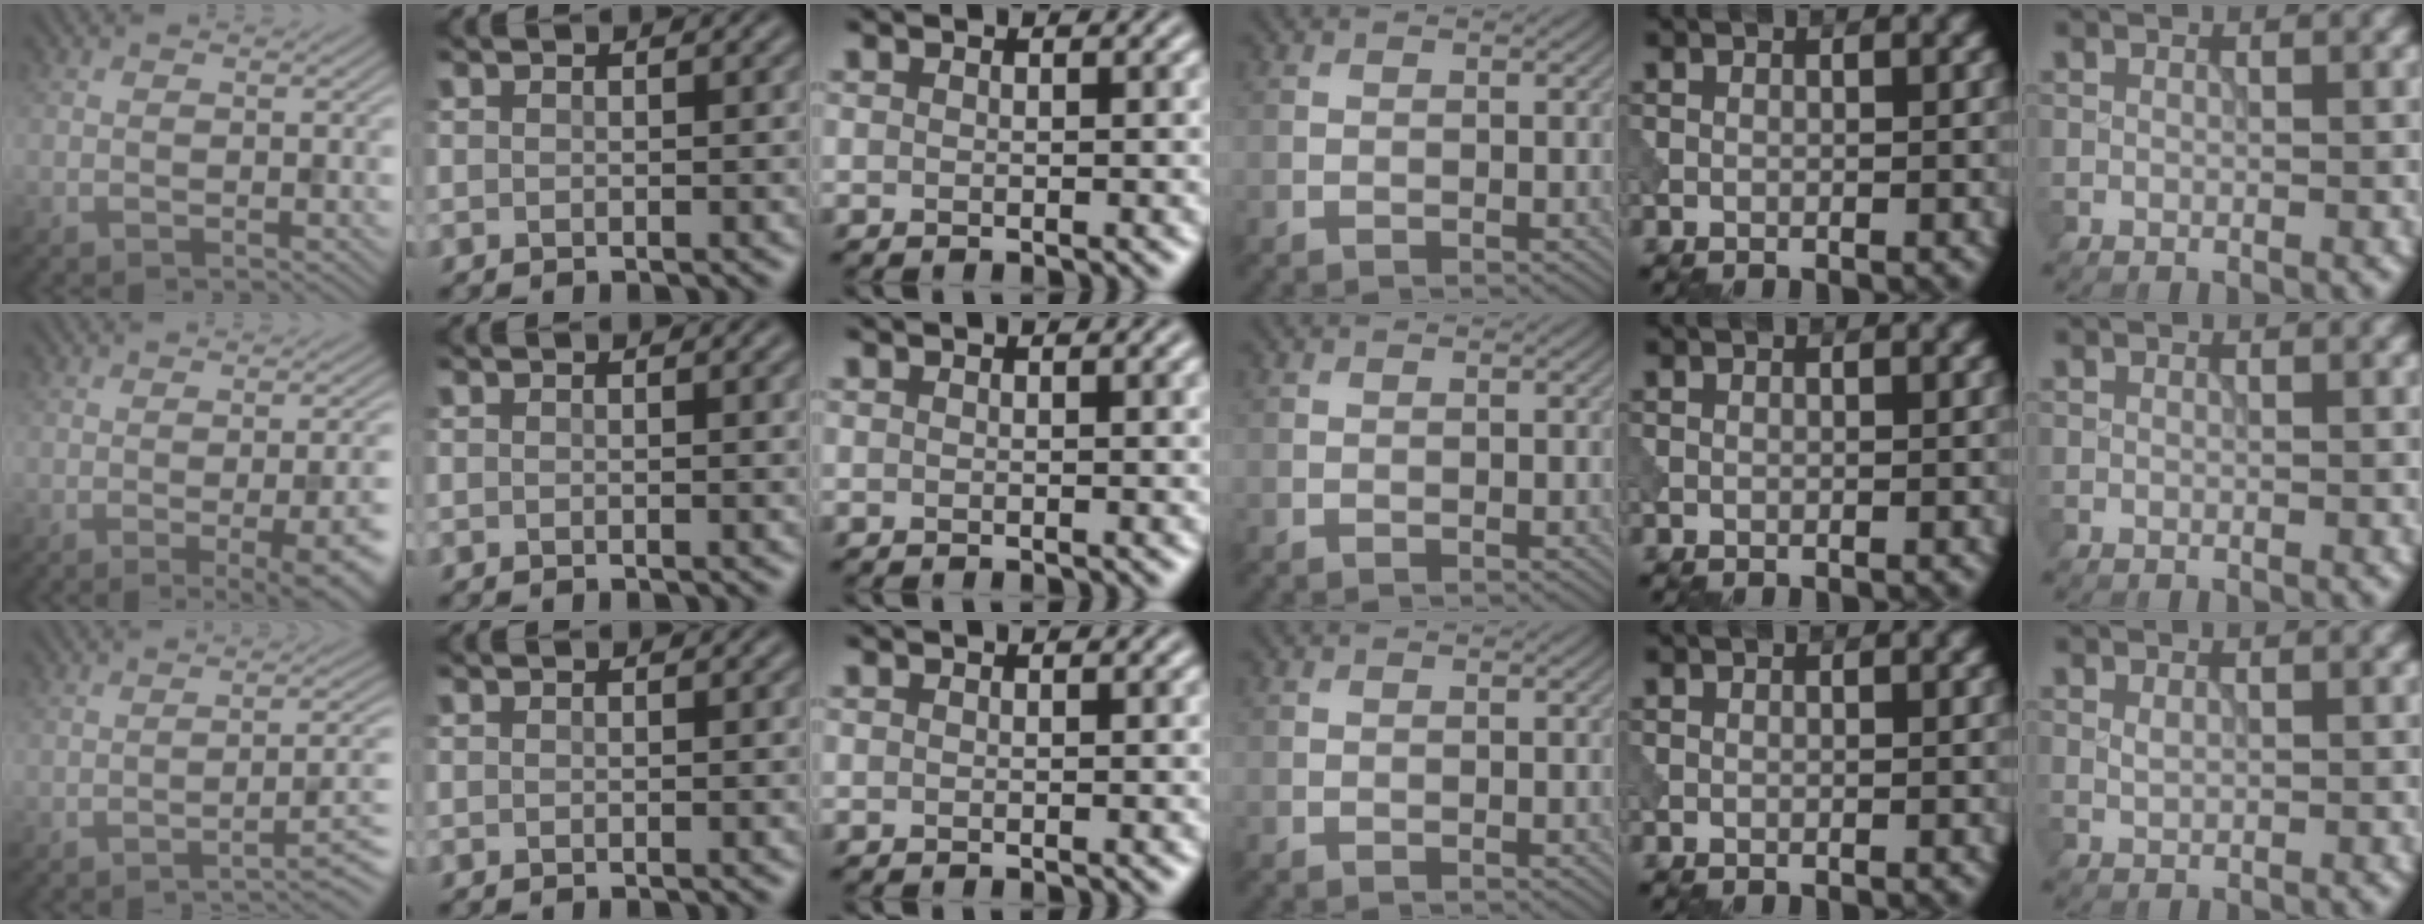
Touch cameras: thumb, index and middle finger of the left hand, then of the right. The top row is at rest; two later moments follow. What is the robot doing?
{"motion": "dispense", "object": "syringe"}